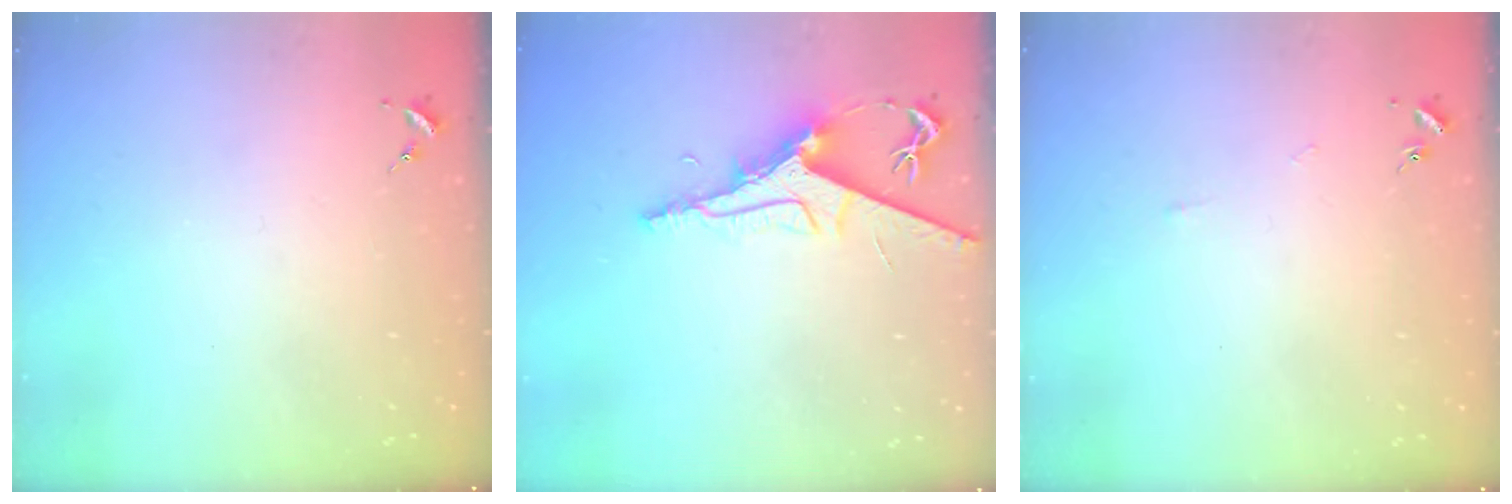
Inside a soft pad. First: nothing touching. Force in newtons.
{"total": 8.9, "press": 8.9, "slide": 0.9}
{"total": 1.7, "press": 1.7, "slide": 0.3}